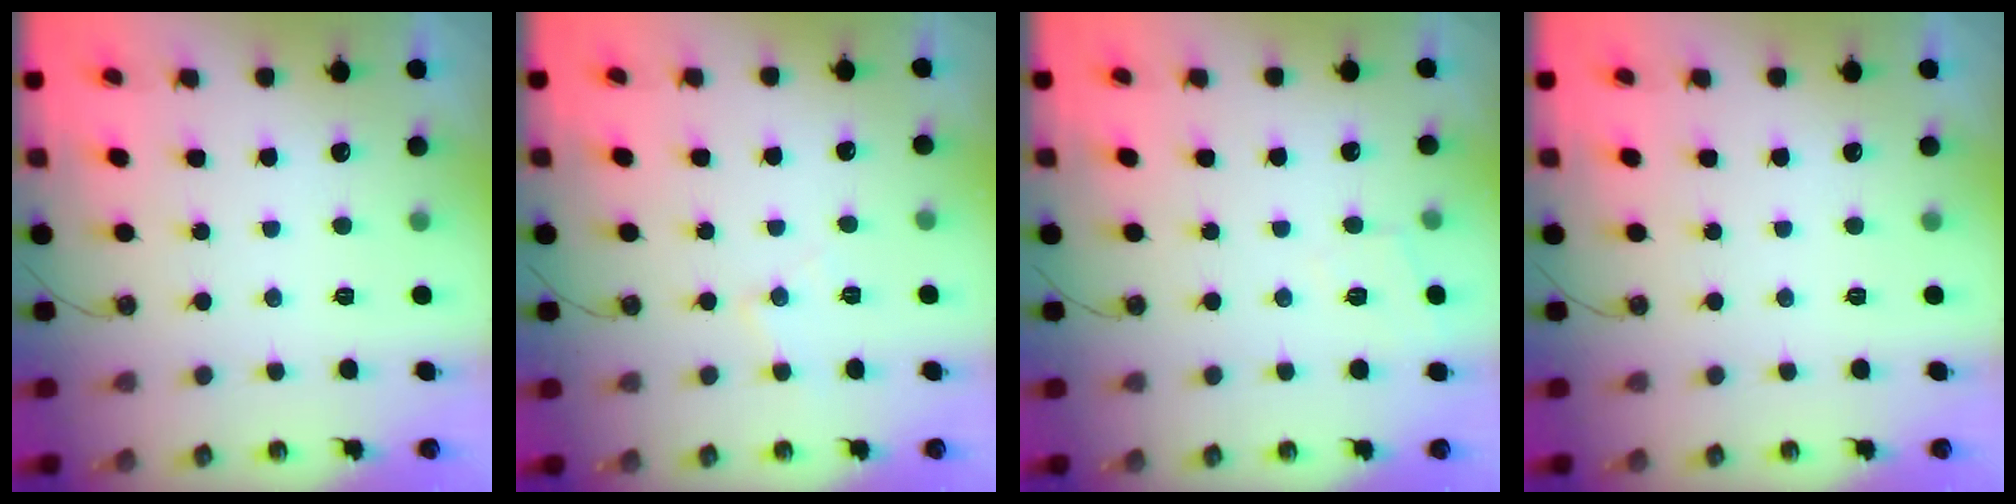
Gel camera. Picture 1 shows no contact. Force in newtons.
{"total": 5.6, "press": 5.6, "slide": 0.4}
{"total": 4.9, "press": 4.8, "slide": 0.8}
{"total": 0.0}